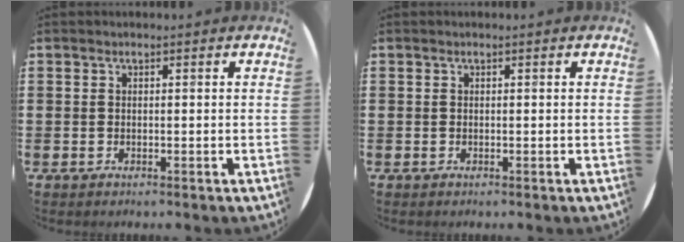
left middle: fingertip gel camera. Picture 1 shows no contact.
{"total": 0.0}